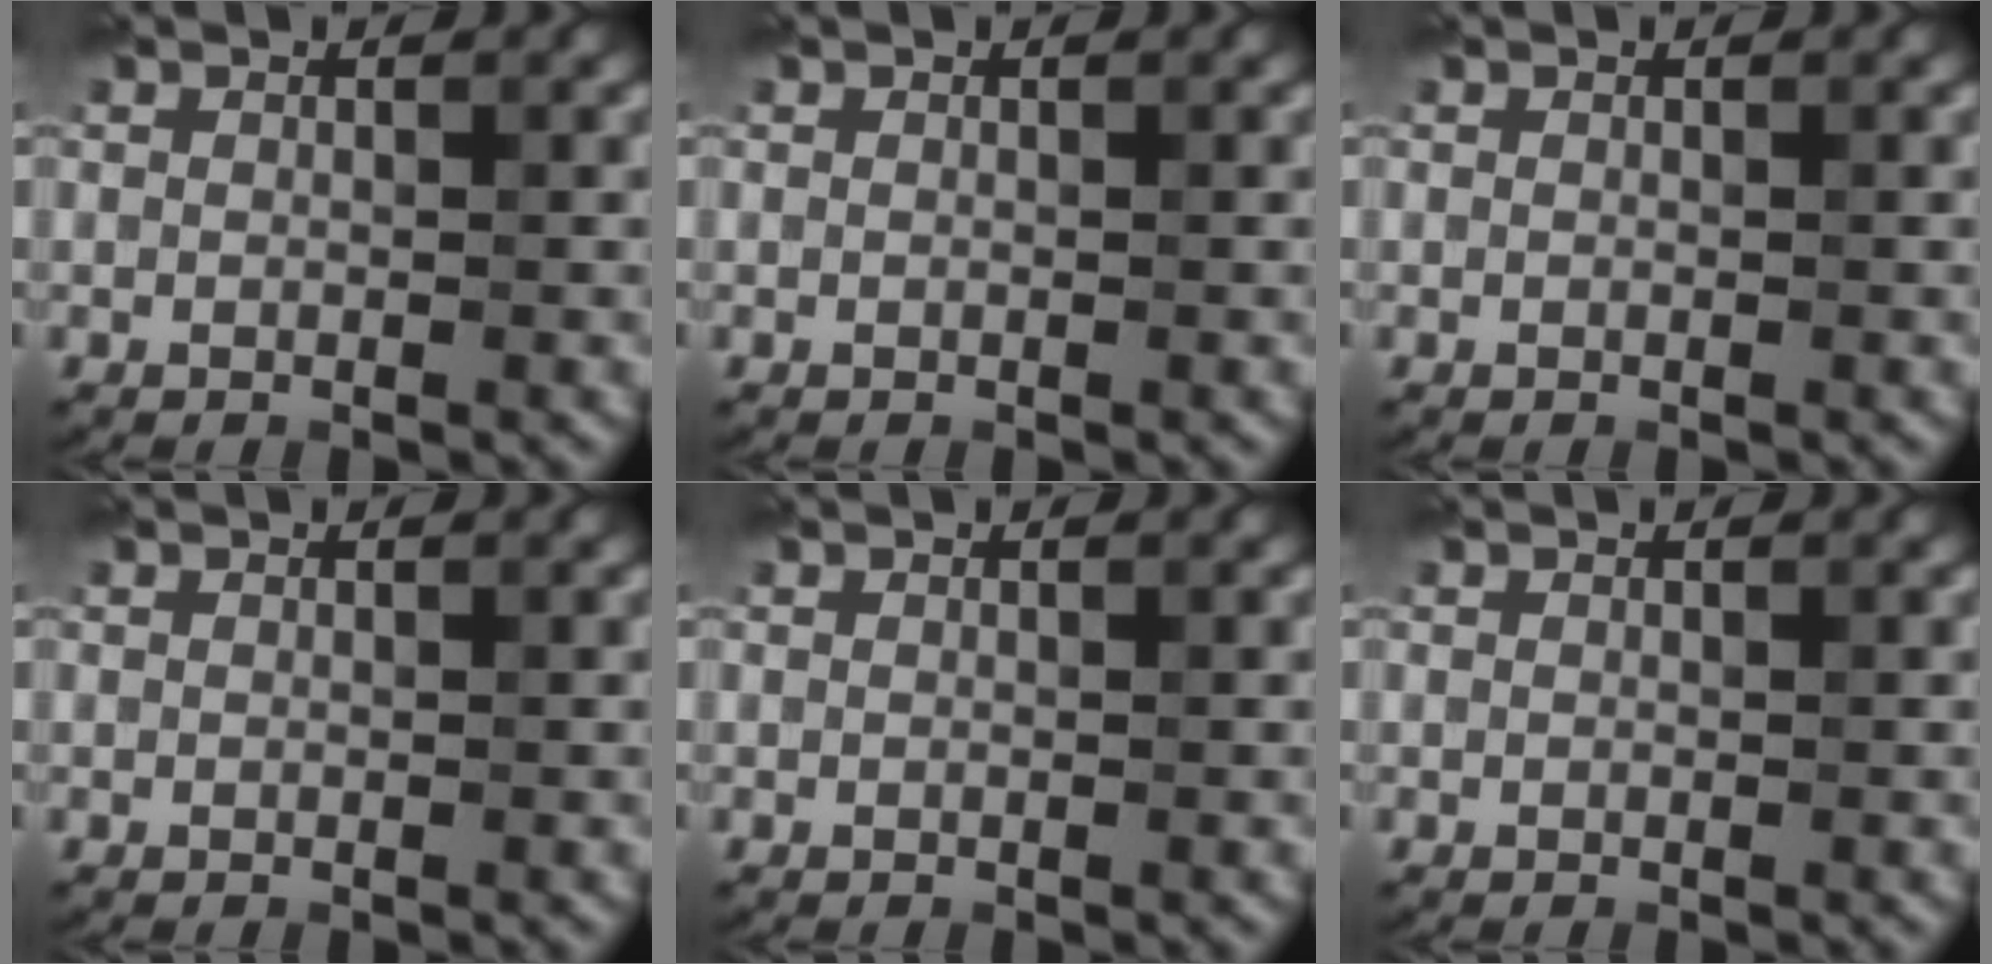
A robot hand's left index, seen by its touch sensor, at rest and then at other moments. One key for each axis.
{"total": 0.0}
{"total": 0.0}
{"total": 0.0}
{"total": 0.0}
{"total": 0.0}